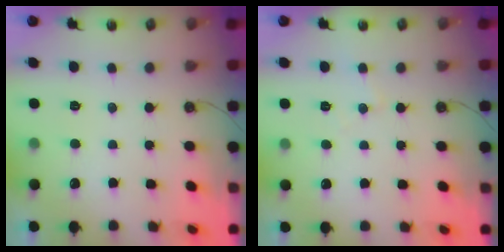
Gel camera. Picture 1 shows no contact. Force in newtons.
{"total": 4.8, "press": 4.7, "slide": 0.7}